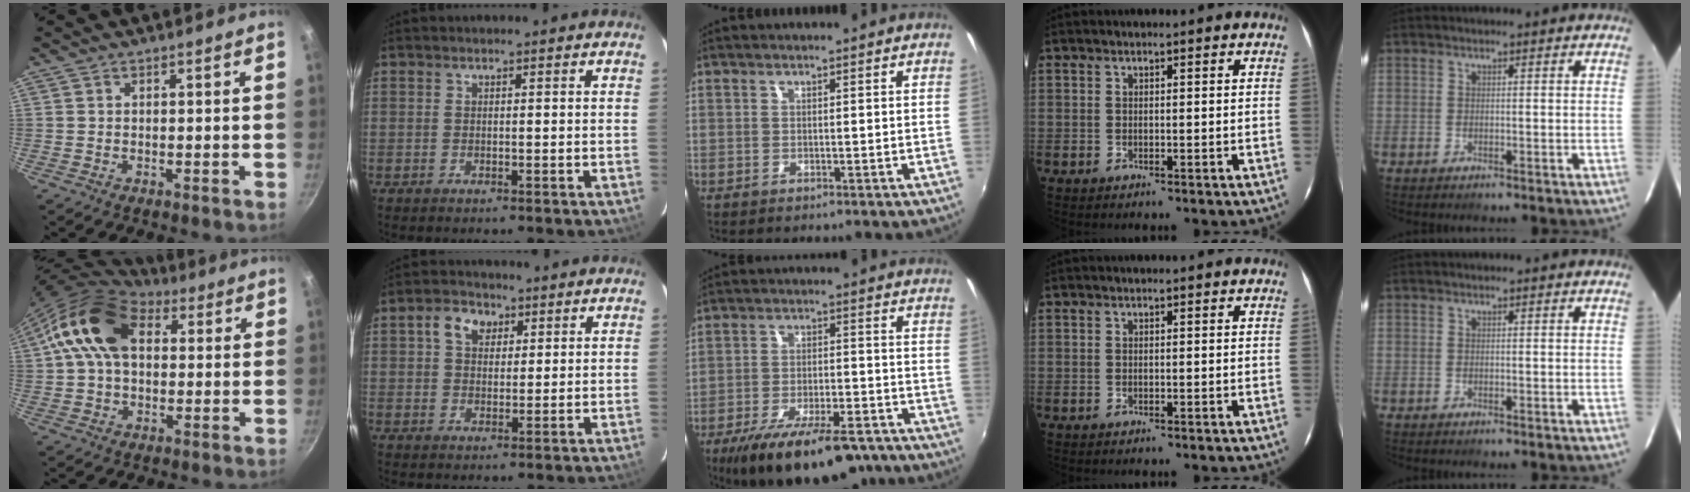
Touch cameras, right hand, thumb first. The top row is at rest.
{"thumb": {"total": 14.3, "force": [3.1, 10.0, 9.8], "torque": [-0.156, 0.020, 0.036]}, "index": {"total": 5.4, "force": [2.2, 4.0, 2.8], "torque": [-0.047, 0.021, 0.038]}, "middle": {"total": 19.9, "force": [-14.4, 6.7, 11.9], "torque": [-0.211, -0.035, -0.209]}}